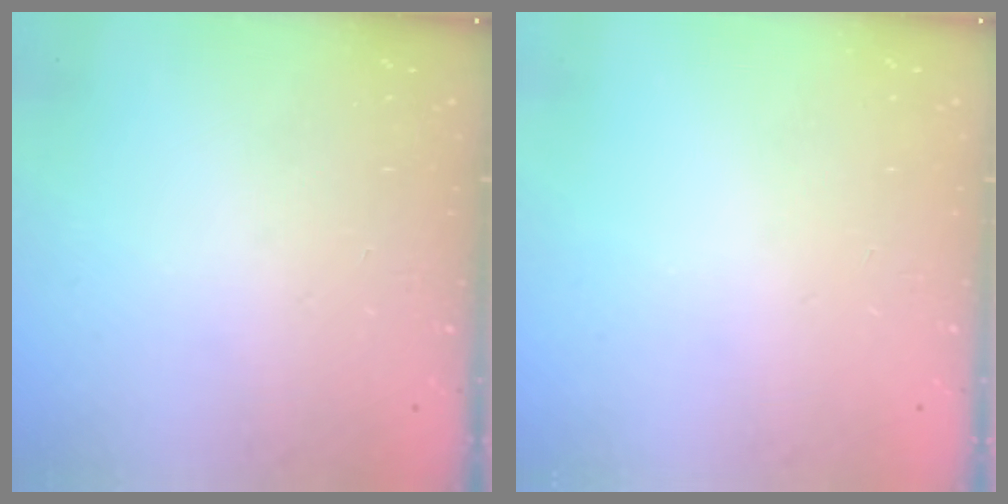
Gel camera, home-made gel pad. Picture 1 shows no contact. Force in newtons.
{"total": 0.0}